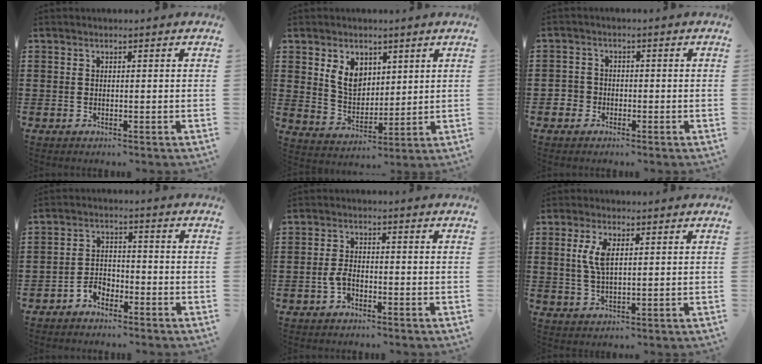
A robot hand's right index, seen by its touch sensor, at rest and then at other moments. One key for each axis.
{"total": 6.5, "fx": 2.6, "fy": 4.8, "fz": 3.5, "tx": -0.080, "ty": 0.012, "tz": 0.048}
{"total": 2.3, "fx": -1.4, "fy": 1.8, "fz": 0.2, "tx": -0.012, "ty": 0.003, "tz": -0.032}
{"total": 3.0, "fx": -2.5, "fy": 1.5, "fz": 0.5, "tx": -0.016, "ty": 0.007, "tz": -0.053}
{"total": 2.8, "fx": -1.3, "fy": 1.6, "fz": 1.9, "tx": -0.053, "ty": -0.002, "tz": -0.030}
{"total": 4.9, "fx": 1.3, "fy": 2.0, "fz": 4.3, "tx": -0.099, "ty": 0.005, "tz": 0.018}